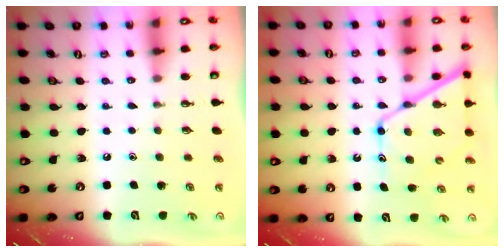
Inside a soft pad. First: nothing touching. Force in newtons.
{"total": 13.8, "press": 13.7, "slide": 1.3}